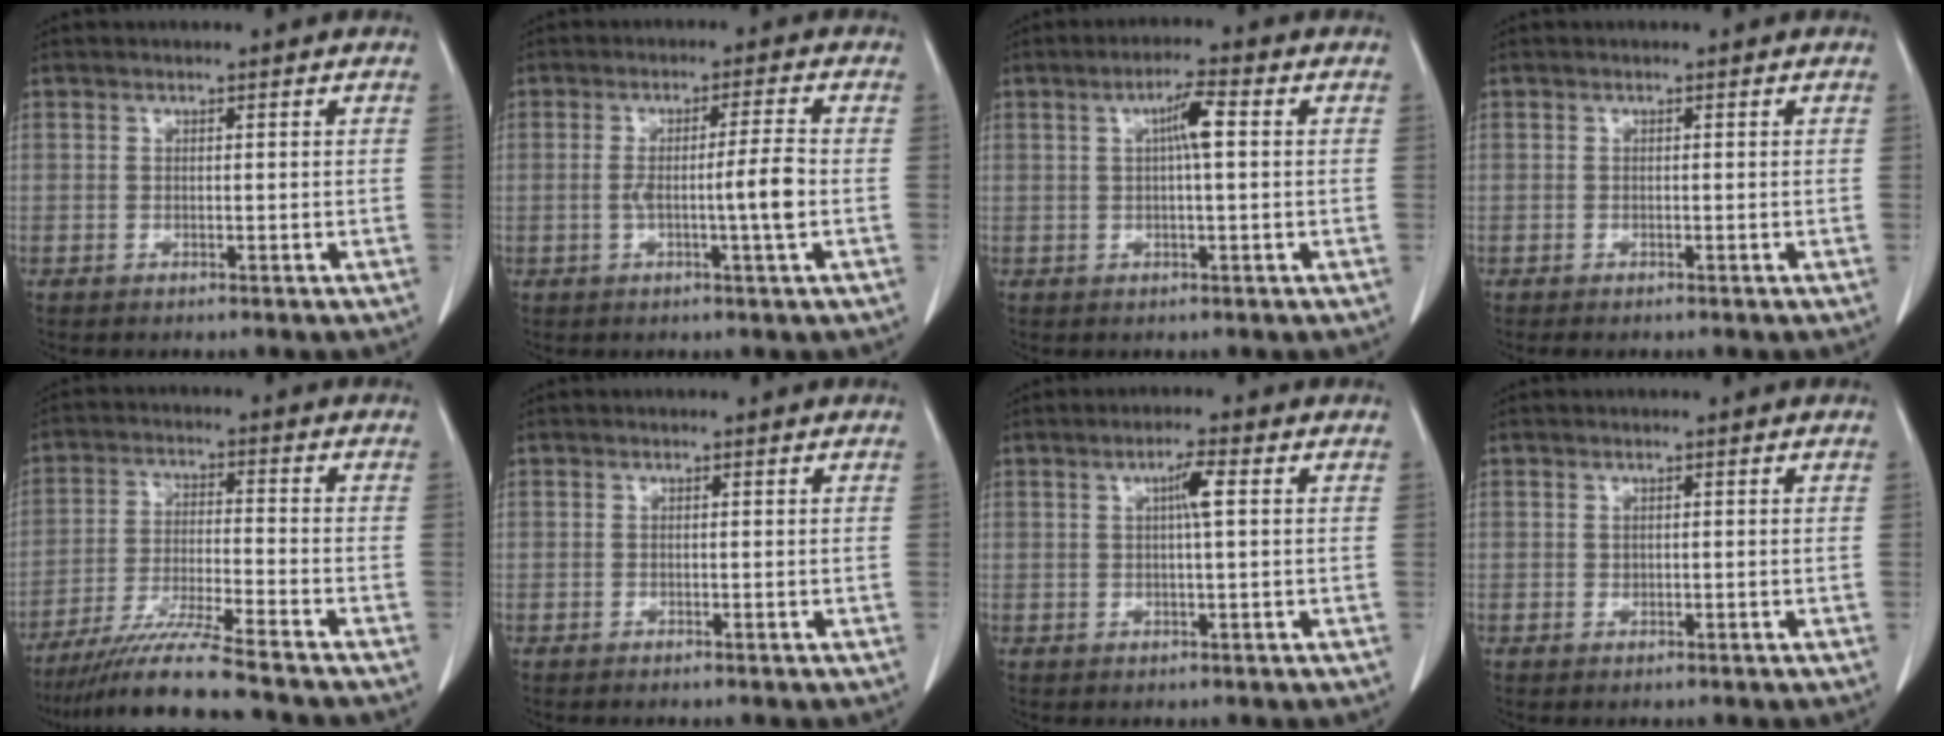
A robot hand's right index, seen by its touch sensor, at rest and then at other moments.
{"total": 5.8, "force": [-1.0, -0.7, 5.6], "torque": [-0.094, 0.000, -0.017]}
{"total": 4.3, "force": [0.8, 0.3, 4.2], "torque": [-0.074, 0.009, 0.012]}
{"total": 0.7, "force": [-0.6, 0.1, 0.3], "torque": [-0.008, -0.002, -0.008]}
{"total": 11.5, "force": [-9.9, -1.3, 5.9], "torque": [-0.101, -0.028, -0.171]}
{"total": 0.0}
{"total": 3.1, "force": [0.7, 0.2, 3.0], "torque": [-0.052, 0.005, 0.011]}
{"total": 0.0}